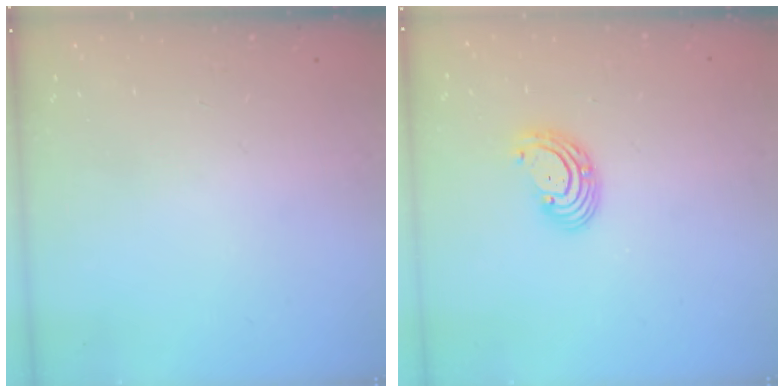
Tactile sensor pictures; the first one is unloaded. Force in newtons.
{"total": 5.2, "press": 5.2, "slide": 0.5}